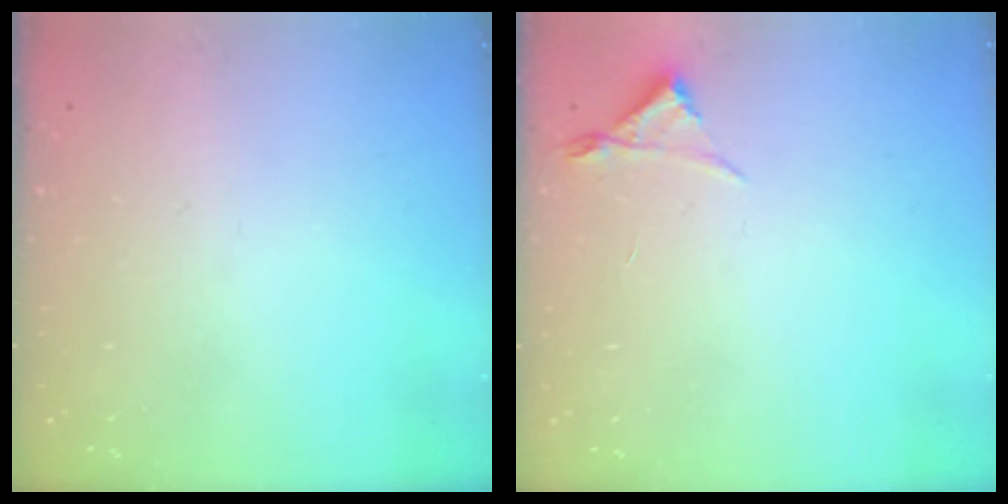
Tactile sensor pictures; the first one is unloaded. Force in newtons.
{"total": 3.0, "press": 2.9, "slide": 0.5}